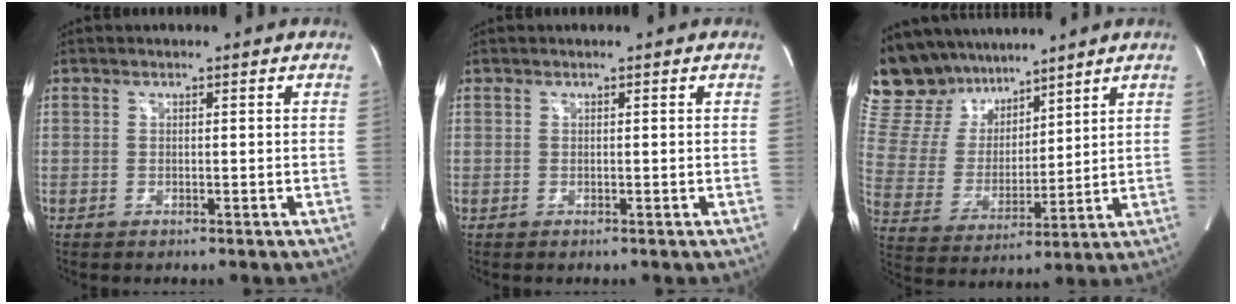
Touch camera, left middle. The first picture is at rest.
{"total": 0.0}
{"total": 14.5, "force": [12.6, 6.5, 2.9], "torque": [-0.071, 0.024, 0.243]}